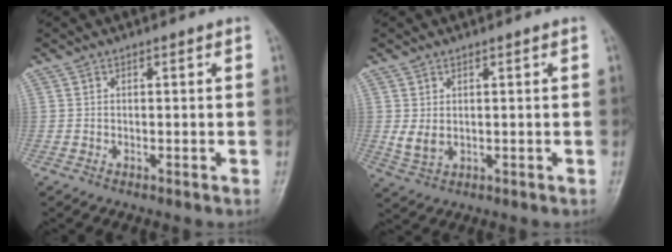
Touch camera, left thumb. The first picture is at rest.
{"total": 3.0, "force": [0.5, 2.0, 2.2], "torque": [-0.041, -0.007, 0.018]}